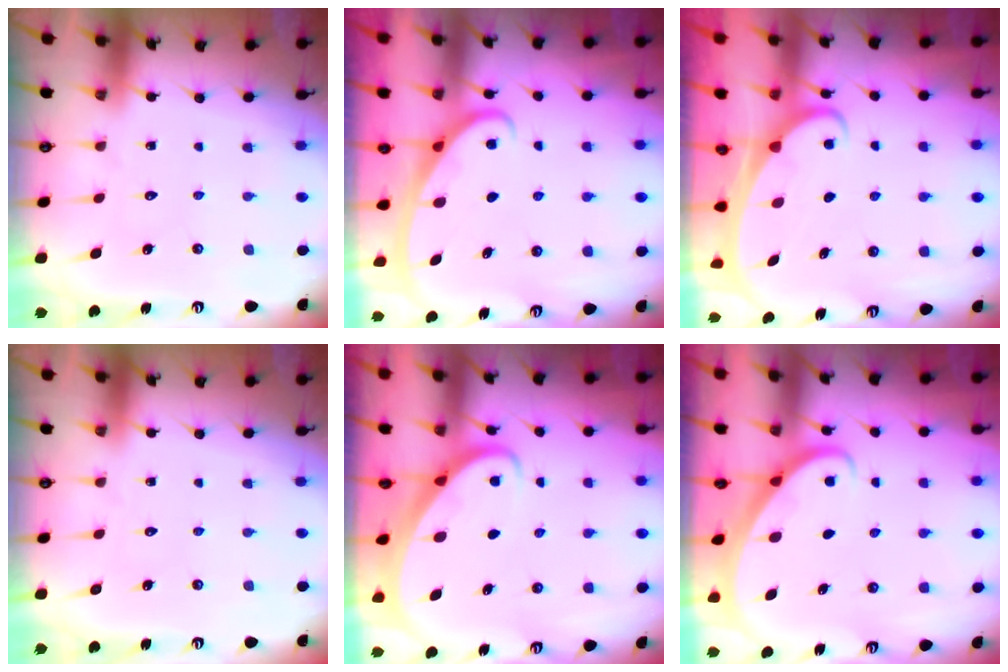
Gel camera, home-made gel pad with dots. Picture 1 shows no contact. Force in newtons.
{"total": 2.9, "press": 2.8, "slide": 0.4}
{"total": 2.5, "press": 2.4, "slide": 0.3}
{"total": 0.0}
{"total": 2.8, "press": 2.7, "slide": 0.3}
{"total": 2.7, "press": 2.7, "slide": 0.2}